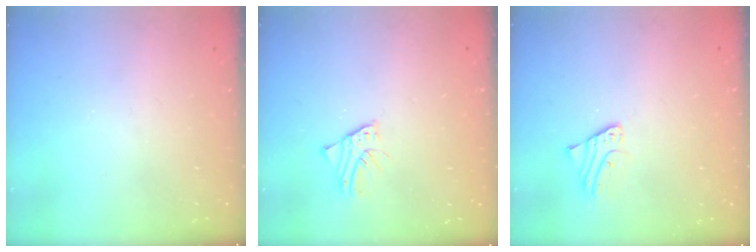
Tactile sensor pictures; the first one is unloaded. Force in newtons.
{"total": 1.9, "press": 1.9, "slide": 0.0}
{"total": 2.0, "press": 2.0, "slide": 0.1}